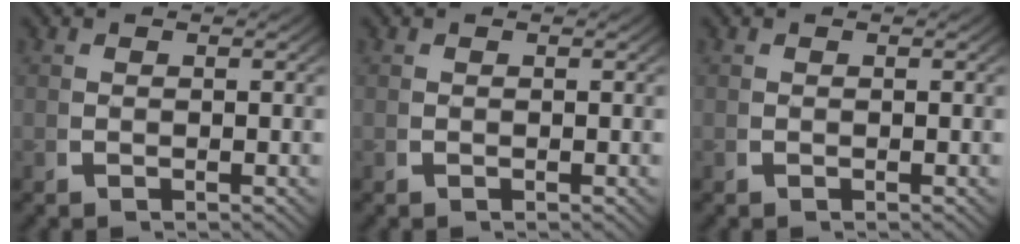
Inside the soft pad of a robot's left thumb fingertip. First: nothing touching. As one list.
[{"total": 0.0}, {"total": 0.0}]